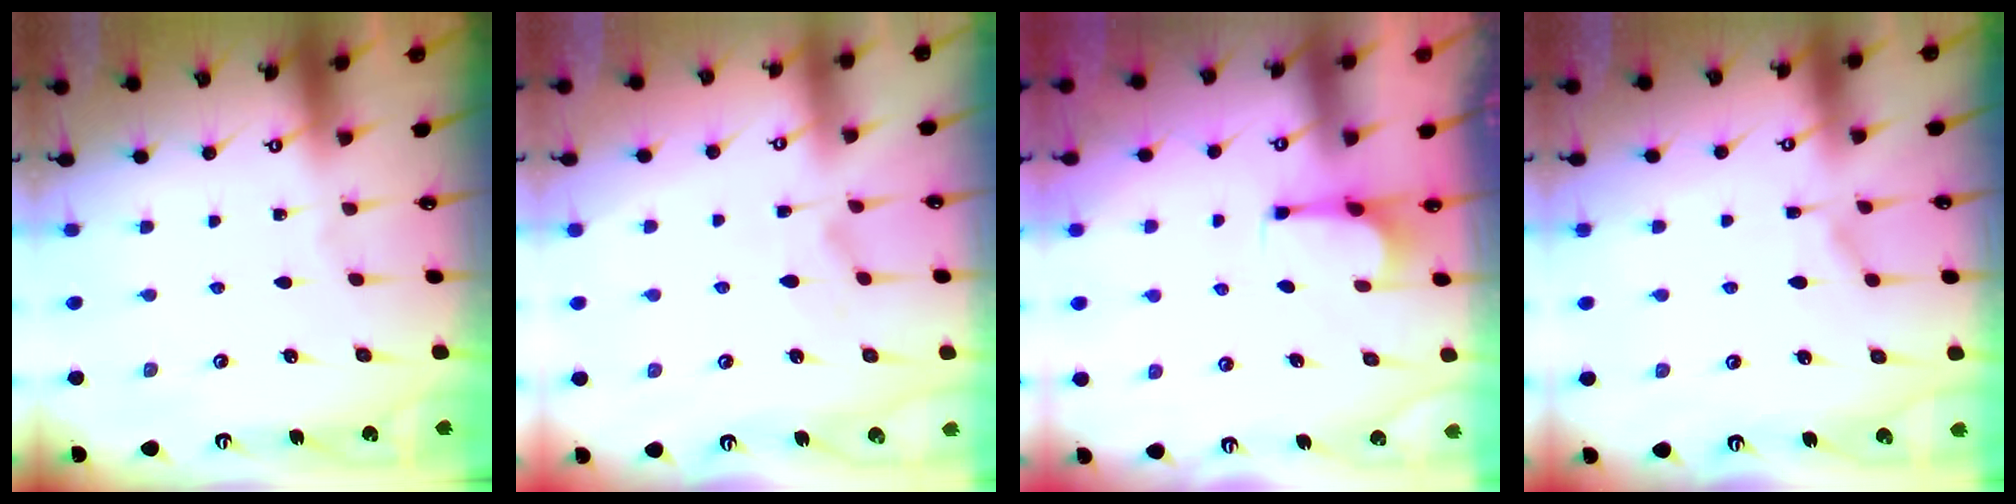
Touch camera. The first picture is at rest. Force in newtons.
{"total": 2.2, "press": 2.0, "slide": 1.0}
{"total": 3.0, "press": 2.9, "slide": 0.6}
{"total": 5.0, "press": 5.0, "slide": 0.6}